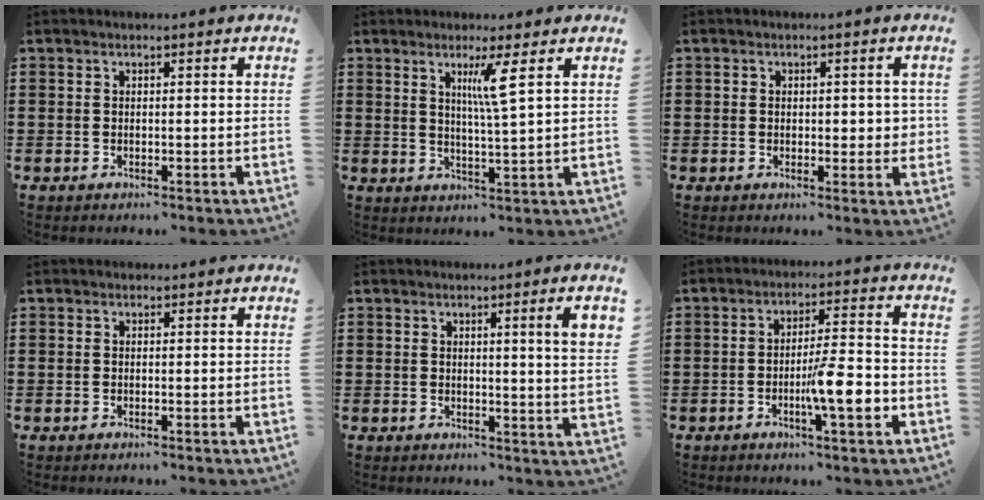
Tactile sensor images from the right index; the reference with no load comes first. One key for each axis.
{"total": 4.5, "fx": 2.0, "fy": -0.6, "fz": 4.0, "tx": -0.077, "ty": -0.010, "tz": 0.028}
{"total": 2.2, "fx": 0.0, "fy": 1.6, "fz": 1.4, "tx": -0.023, "ty": 0.005, "tz": -0.003}
{"total": 0.0}
{"total": 4.3, "fx": 1.7, "fy": -0.2, "fz": 3.9, "tx": -0.068, "ty": -0.008, "tz": 0.026}
{"total": 8.1, "fx": -2.5, "fy": 1.2, "fz": 7.6, "tx": -0.122, "ty": -0.005, "tz": -0.044}